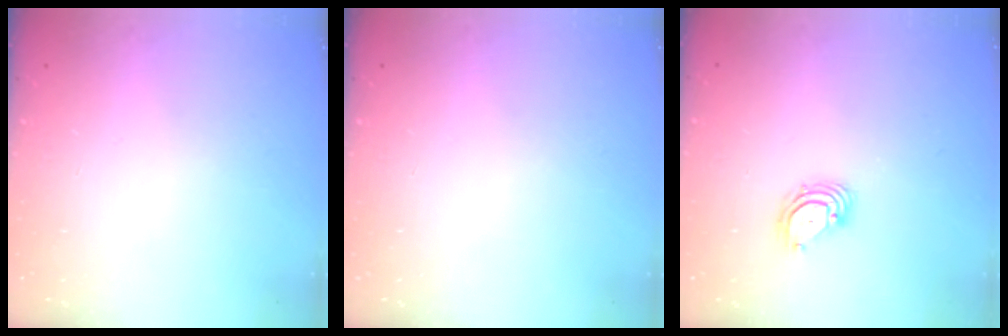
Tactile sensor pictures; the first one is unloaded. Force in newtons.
{"total": 0.0}
{"total": 3.4, "press": 3.4, "slide": 0.1}